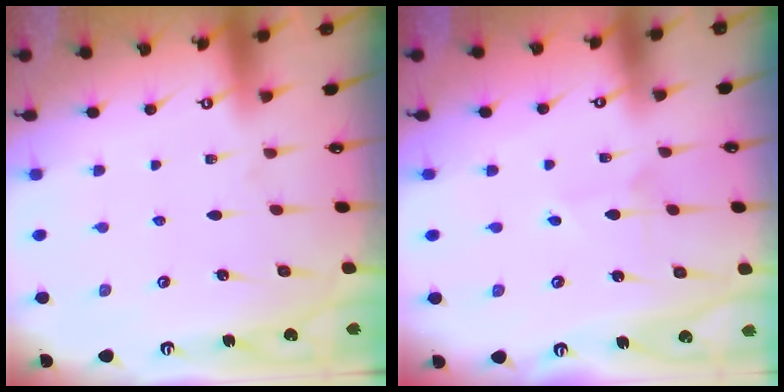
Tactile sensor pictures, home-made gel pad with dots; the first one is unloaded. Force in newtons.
{"total": 2.6, "press": 2.6, "slide": 0.2}